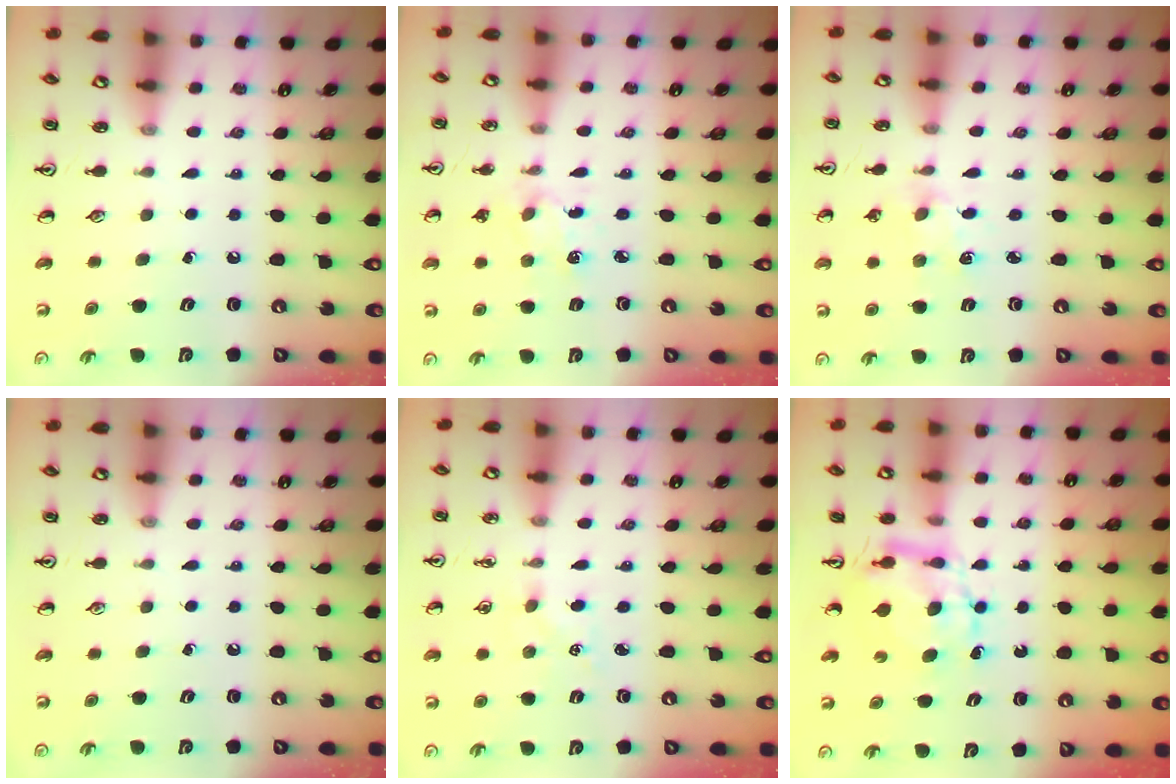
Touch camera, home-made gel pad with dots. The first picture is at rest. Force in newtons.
{"total": 2.2, "press": 2.1, "slide": 0.5}
{"total": 2.3, "press": 2.3, "slide": 0.3}
{"total": 0.0}
{"total": 3.2, "press": 3.2, "slide": 0.4}
{"total": 5.8, "press": 5.8, "slide": 0.4}